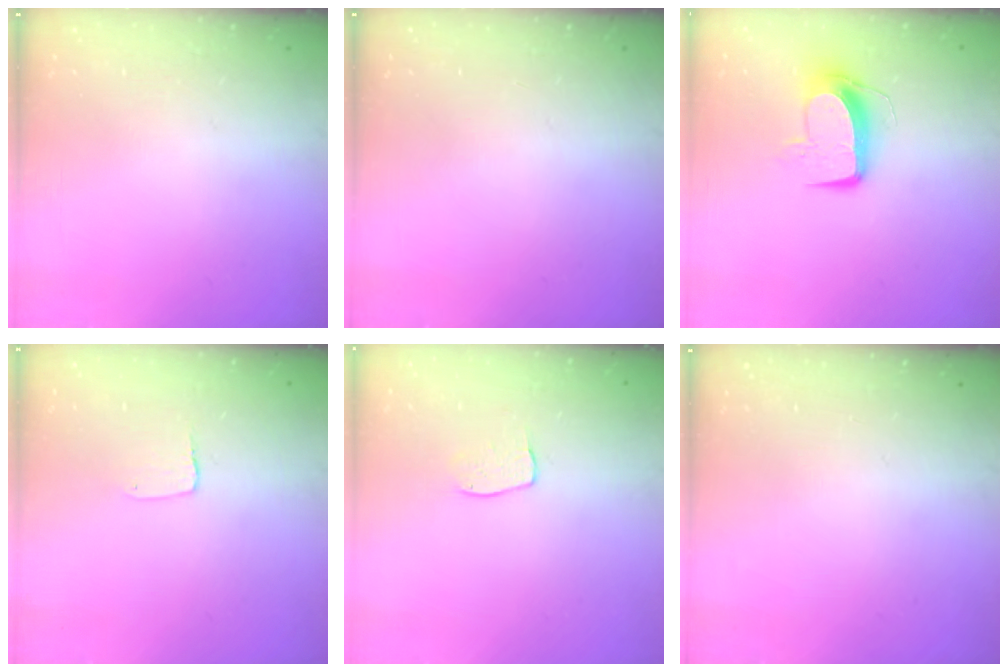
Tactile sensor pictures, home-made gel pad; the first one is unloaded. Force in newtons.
{"total": 0.0}
{"total": 9.8, "press": 9.7, "slide": 0.7}
{"total": 3.5, "press": 3.4, "slide": 0.3}
{"total": 5.0, "press": 5.0, "slide": 0.3}
{"total": 0.0}